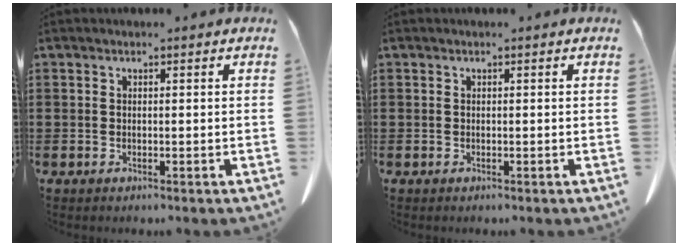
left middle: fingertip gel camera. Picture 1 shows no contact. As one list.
[{"total": 0.0}]